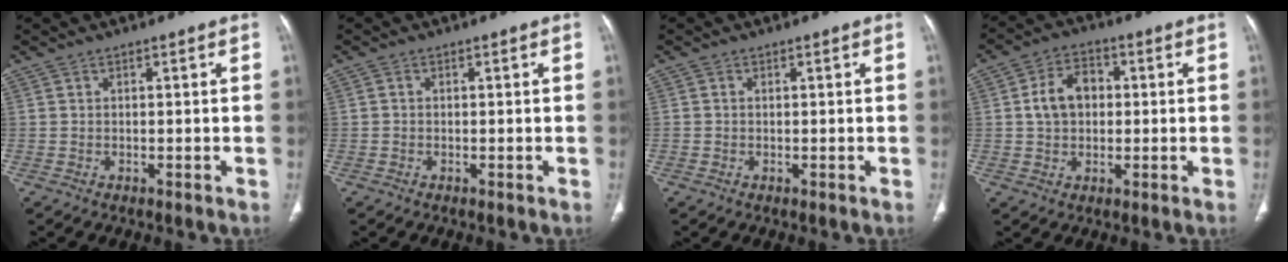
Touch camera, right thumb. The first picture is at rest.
{"total": 0.5, "force": [-0.1, 0.5, 0.3], "torque": [-0.004, 0.001, -0.005]}
{"total": 0.5, "force": [0.0, 0.5, 0.2], "torque": [0.000, 0.002, -0.001]}
{"total": 8.0, "force": [0.7, 5.9, 5.2], "torque": [-0.076, 0.016, 0.008]}